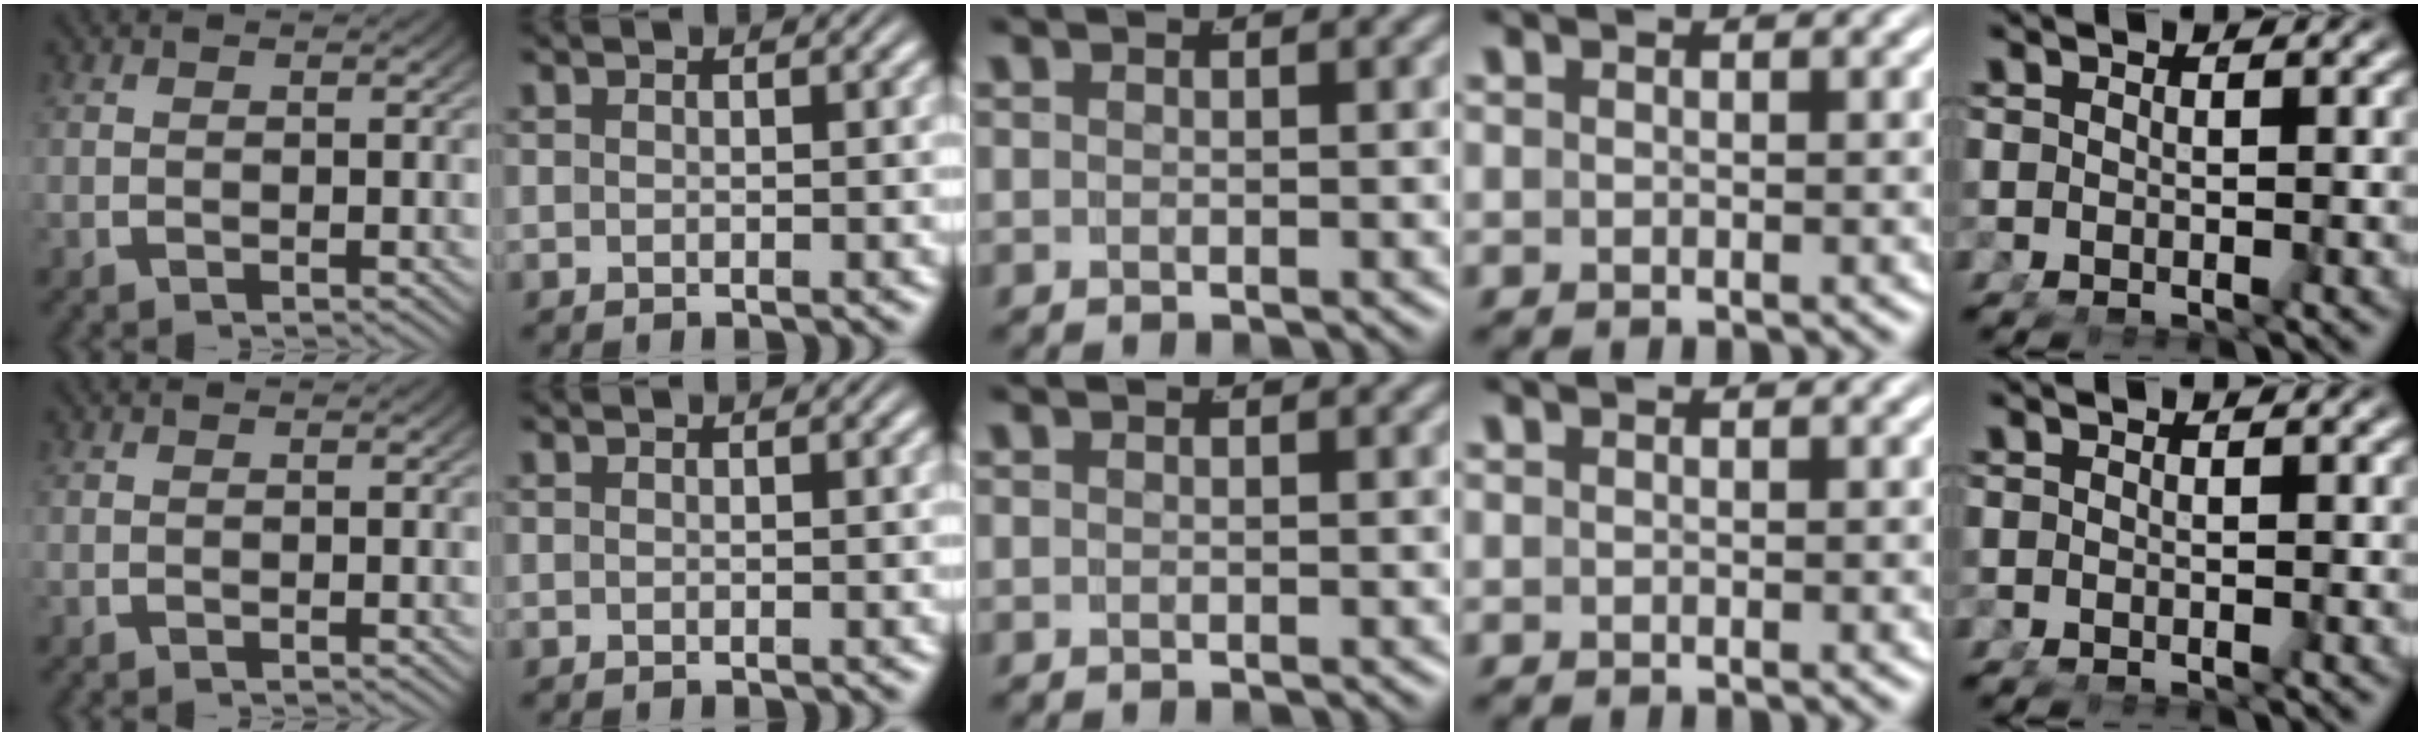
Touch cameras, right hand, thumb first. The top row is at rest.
{}